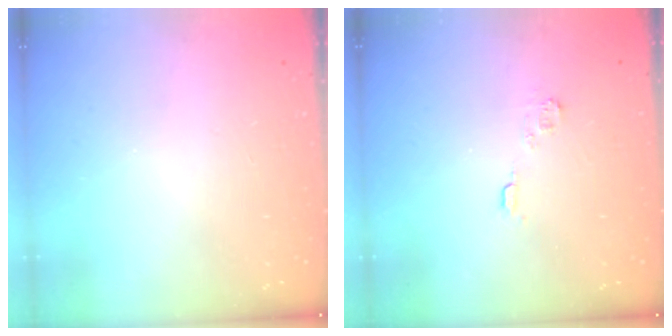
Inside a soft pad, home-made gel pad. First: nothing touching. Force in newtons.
{"total": 4.3, "press": 4.3, "slide": 0.6}